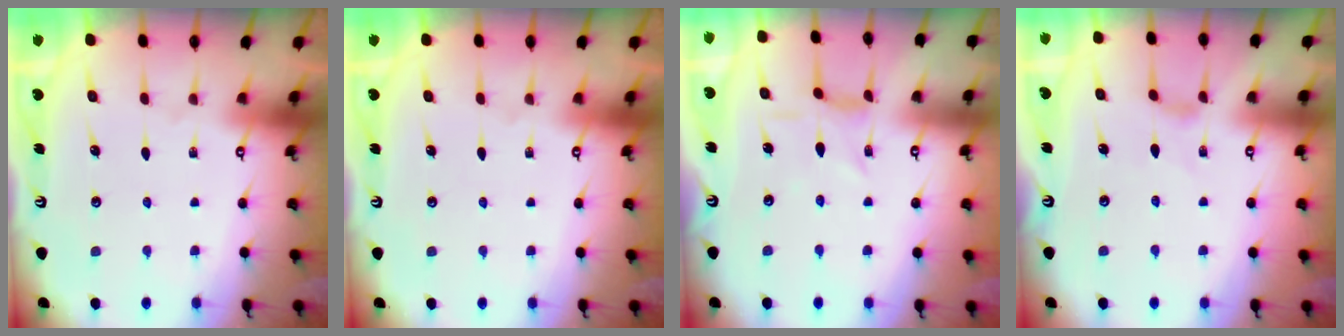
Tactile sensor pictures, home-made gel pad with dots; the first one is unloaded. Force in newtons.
{"total": 0.0}
{"total": 2.1, "press": 2.1, "slide": 0.5}
{"total": 2.1, "press": 2.0, "slide": 0.5}